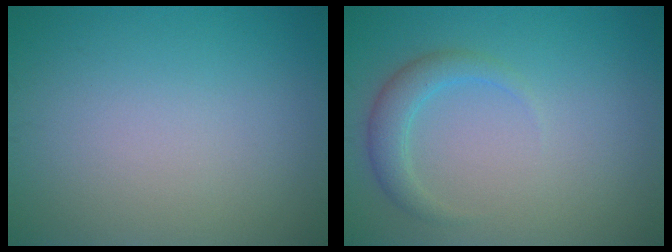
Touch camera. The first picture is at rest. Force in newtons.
{"total": 2.4, "press": 2.4, "slide": 0.1}